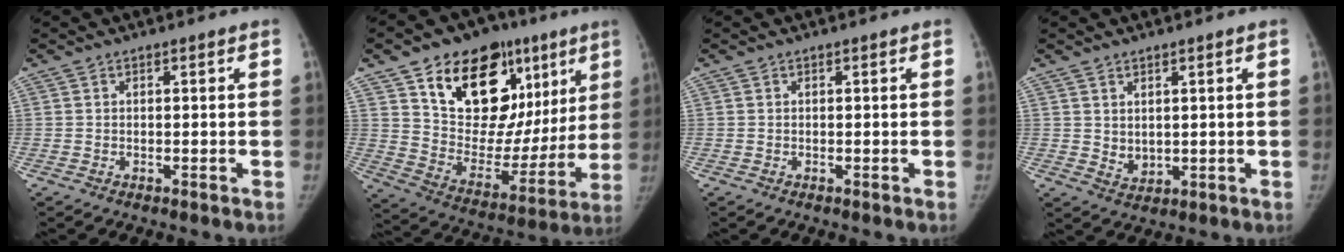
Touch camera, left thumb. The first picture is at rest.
{"total": 27.8, "force": [13.2, 16.6, 17.9], "torque": [-0.209, -0.009, 0.221]}
{"total": 0.0}
{"total": 3.2, "force": [1.3, 2.2, 2.0], "torque": [-0.027, -0.017, 0.035]}